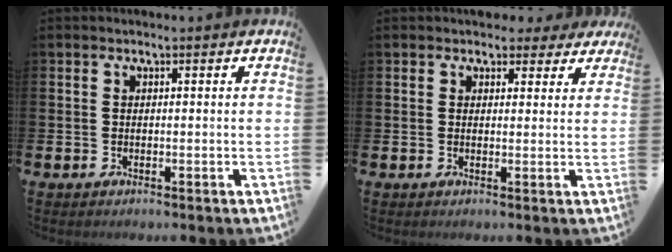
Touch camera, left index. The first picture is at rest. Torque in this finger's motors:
{"motor_torque": [0.54, -0.99, -0.07, 0.02]}